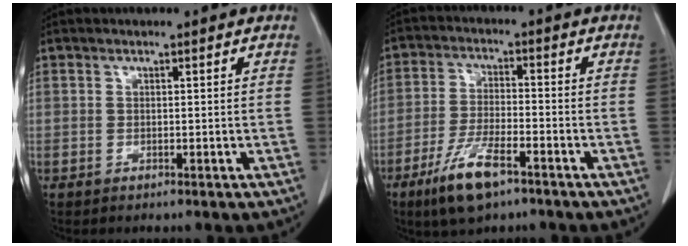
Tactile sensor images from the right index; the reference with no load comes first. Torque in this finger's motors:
{"motor_torque": [0.83, -0.64, 0.36, 0.11]}